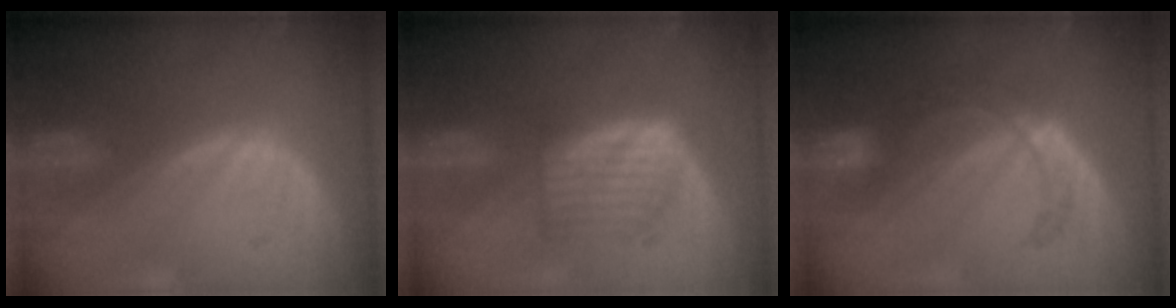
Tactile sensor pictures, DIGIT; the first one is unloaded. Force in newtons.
{"total": 5.8, "press": 5.4, "slide": 2.1}
{"total": 5.6, "press": 5.4, "slide": 1.6}